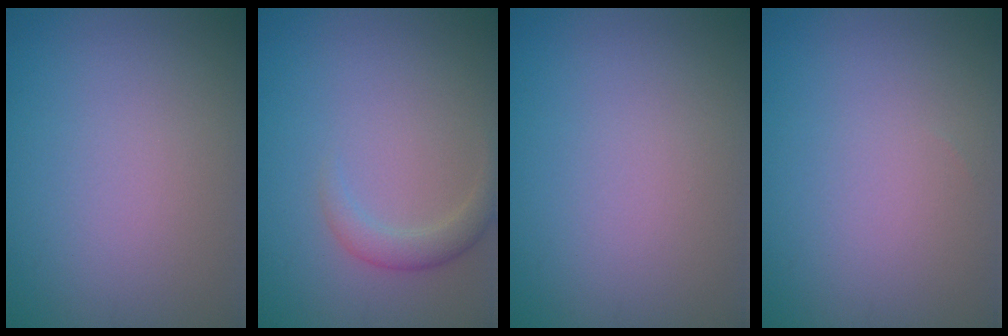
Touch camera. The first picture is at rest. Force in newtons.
{"total": 2.0, "press": 2.0, "slide": 0.1}
{"total": 0.0}
{"total": 0.0}